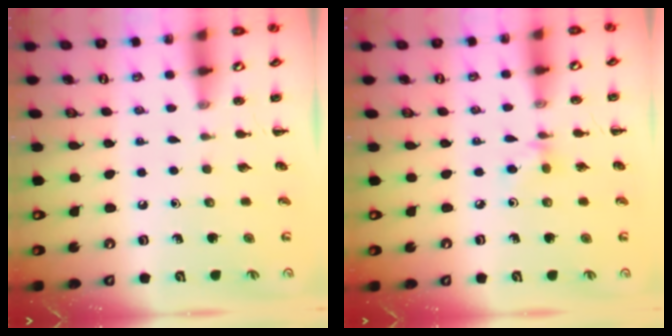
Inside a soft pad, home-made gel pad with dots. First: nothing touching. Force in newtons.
{"total": 4.0, "press": 3.7, "slide": 1.5}